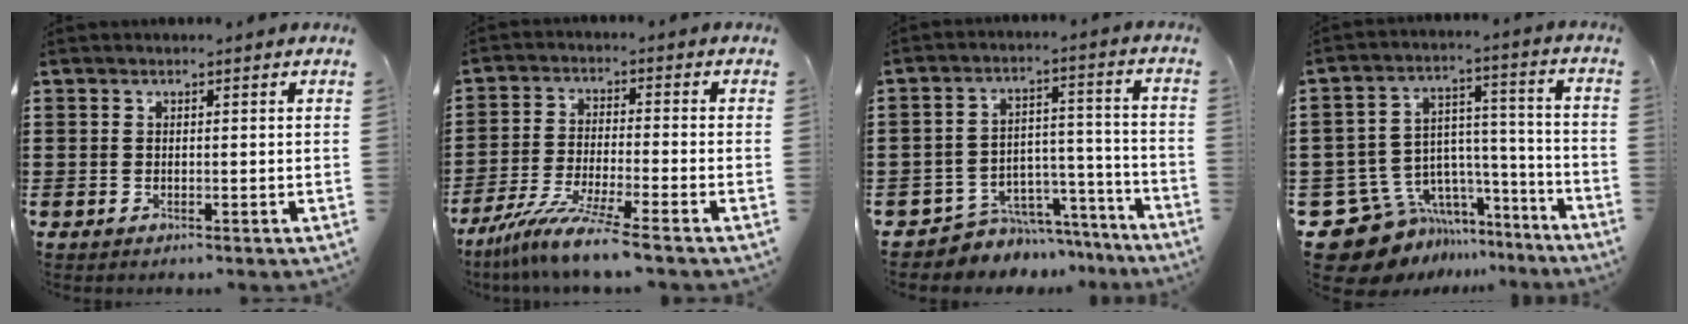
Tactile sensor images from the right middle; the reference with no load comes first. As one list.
[{"total": 8.2, "force": [-7.0, -0.5, 4.4], "torque": [-0.090, -0.015, -0.135]}, {"total": 6.2, "force": [-5.7, 2.4, 0.1], "torque": [-0.005, 0.023, -0.113]}, {"total": 11.2, "force": [-8.3, 7.0, 2.5], "torque": [-0.075, 0.013, -0.151]}]